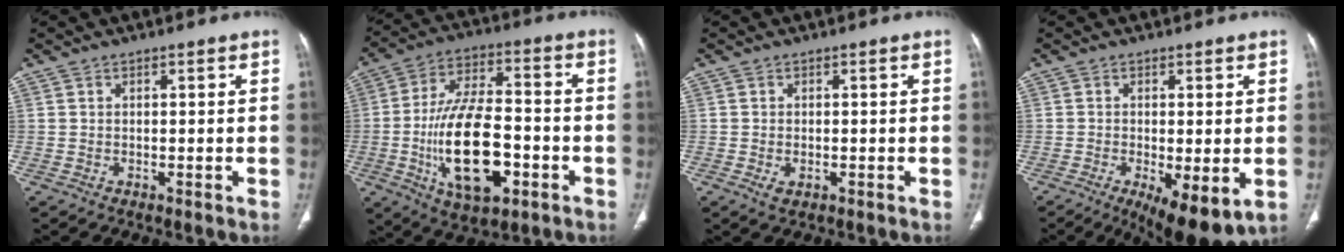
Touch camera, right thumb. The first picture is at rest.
{"total": 19.5, "force": [-5.3, 9.3, 16.3], "torque": [-0.284, 0.022, -0.082]}
{"total": 1.4, "force": [-0.4, 0.8, 1.0], "torque": [-0.025, 0.004, -0.003]}
{"total": 10.5, "force": [-3.5, 3.6, 9.3], "torque": [-0.142, -0.019, -0.047]}